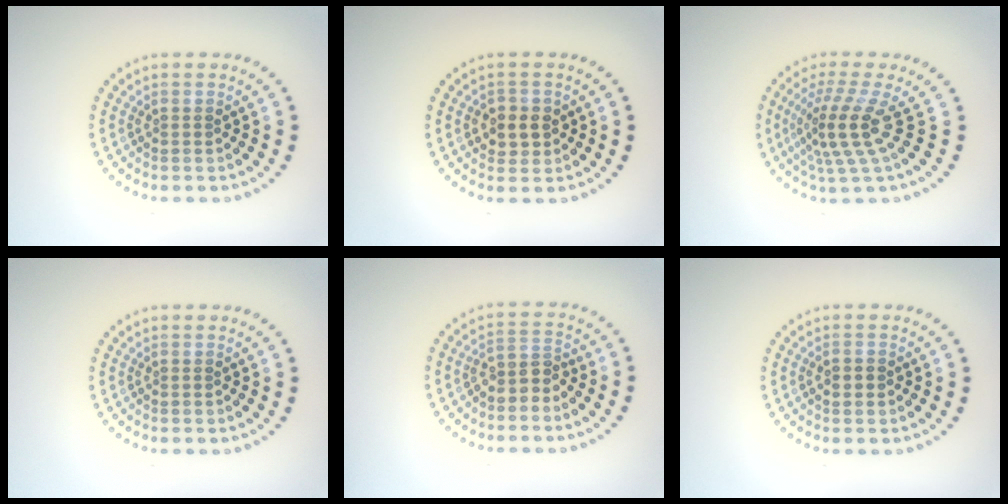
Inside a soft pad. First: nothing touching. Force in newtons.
{"total": 2.5, "press": 2.4, "slide": 0.6}
{"total": 4.3, "press": 2.9, "slide": 3.2}
{"total": 0.0}
{"total": 2.4, "press": 1.9, "slide": 1.5}
{"total": 1.7, "press": 1.7, "slide": 0.0}